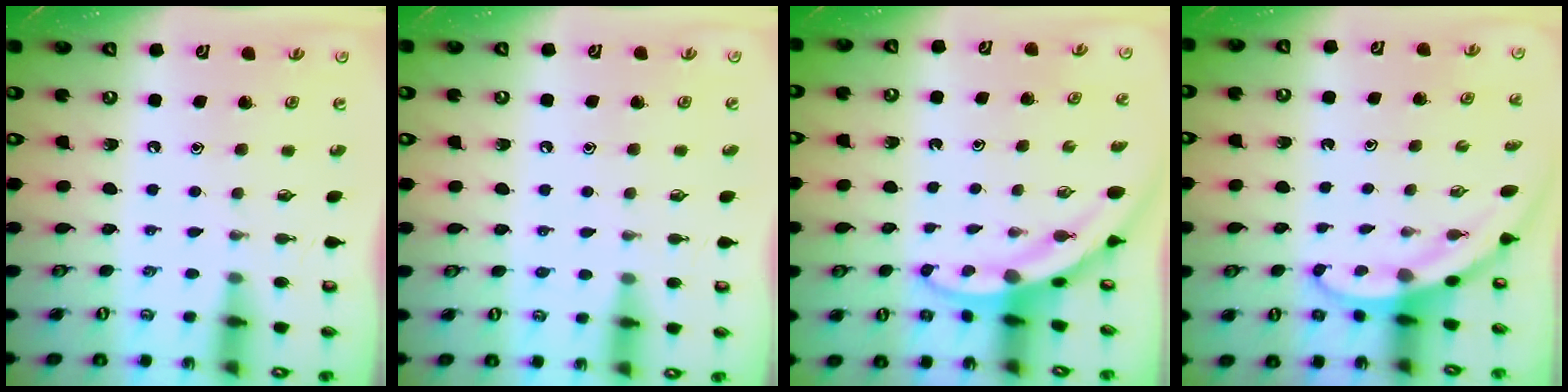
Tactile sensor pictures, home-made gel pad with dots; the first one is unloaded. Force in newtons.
{"total": 3.2, "press": 3.2, "slide": 0.4}
{"total": 3.4, "press": 3.4, "slide": 0.2}
{"total": 3.5, "press": 3.5, "slide": 0.1}